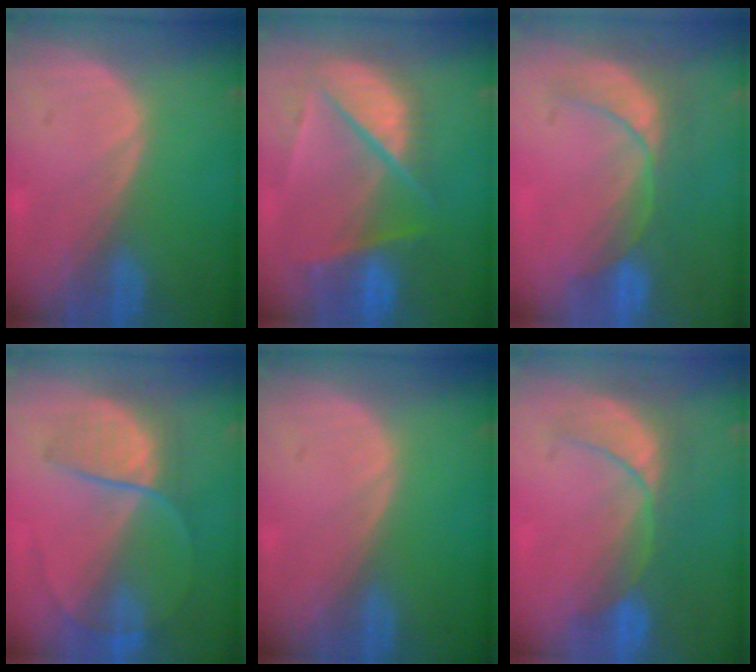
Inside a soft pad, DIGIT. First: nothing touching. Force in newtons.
{"total": 10.1, "press": 8.6, "slide": 5.3}
{"total": 9.0, "press": 7.7, "slide": 4.5}
{"total": 6.7, "press": 6.5, "slide": 1.7}
{"total": 0.0}
{"total": 7.8, "press": 7.5, "slide": 1.9}